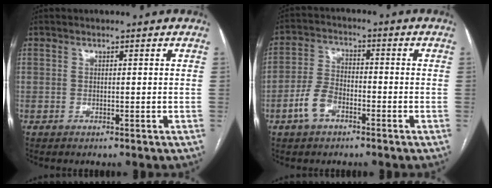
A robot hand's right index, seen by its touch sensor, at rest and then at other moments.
{"total": 6.1, "force": [-3.1, 3.4, 4.0], "torque": [-0.094, 0.009, -0.061]}